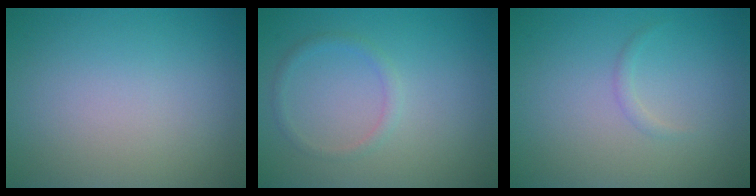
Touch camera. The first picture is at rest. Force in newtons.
{"total": 1.2, "press": 1.2, "slide": 0.2}
{"total": 0.7, "press": 0.7, "slide": 0.0}